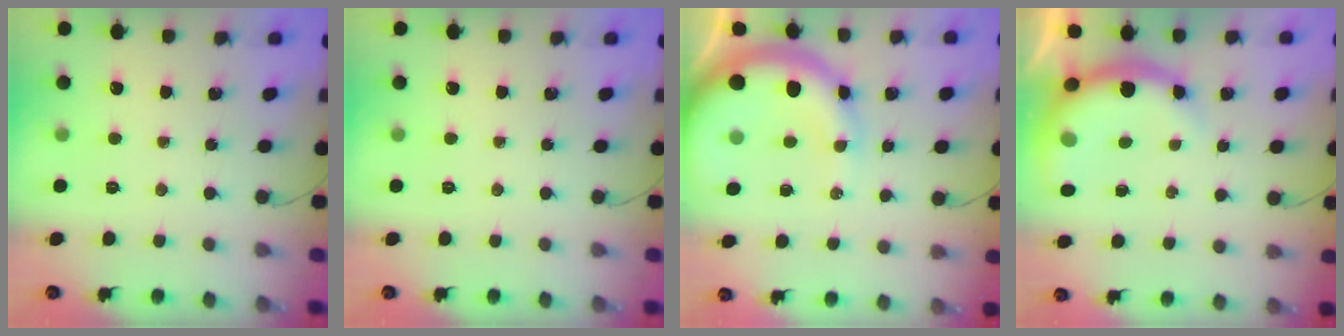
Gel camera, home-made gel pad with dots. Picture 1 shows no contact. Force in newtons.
{"total": 0.0}
{"total": 13.5, "press": 13.2, "slide": 2.6}
{"total": 9.3, "press": 9.1, "slide": 1.5}